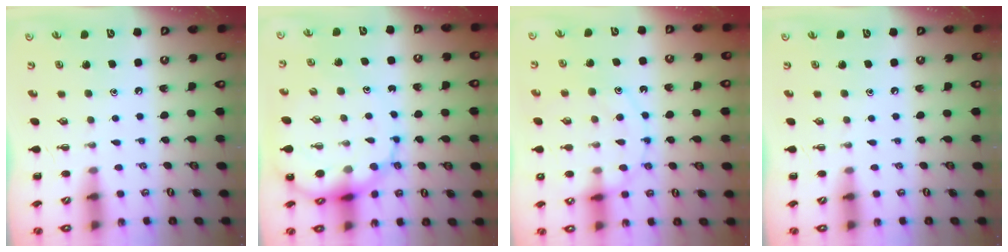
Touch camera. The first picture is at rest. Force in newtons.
{"total": 12.4, "press": 12.0, "slide": 3.4}
{"total": 13.1, "press": 13.0, "slide": 1.4}
{"total": 0.0}